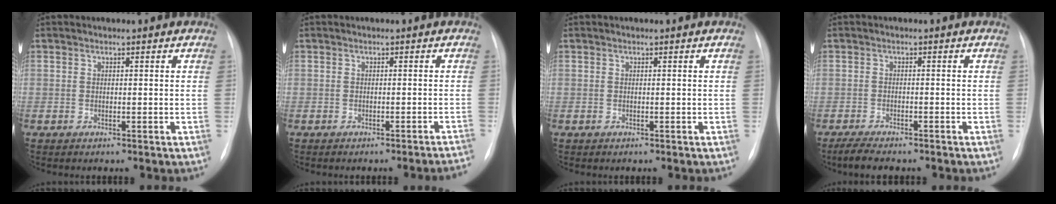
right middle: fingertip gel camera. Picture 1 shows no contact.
{"total": 4.5, "force": [-4.3, -0.8, 1.4], "torque": [-0.005, -0.004, -0.048]}
{"total": 0.0}
{"total": 5.1, "force": [-4.2, 1.1, 2.6], "torque": [-0.048, -0.013, -0.063]}